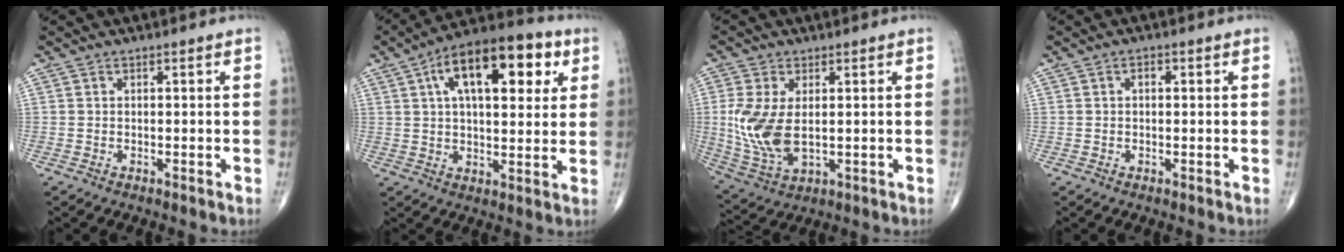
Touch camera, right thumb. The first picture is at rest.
{"total": 19.3, "force": [6.8, 8.9, 15.7], "torque": [-0.216, 0.011, 0.098]}
{"total": 11.5, "force": [0.3, 6.4, 9.6], "torque": [-0.213, -0.011, 0.019]}
{"total": 1.3, "force": [0.2, 0.7, 1.1], "torque": [-0.015, 0.003, 0.000]}